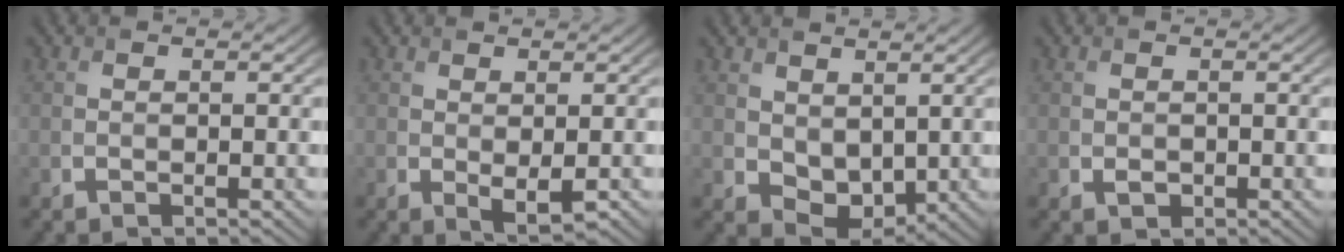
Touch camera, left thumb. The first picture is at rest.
{"total": 1.7, "force": [0.3, 0.5, 1.6], "torque": [-0.034, -0.008, 0.011]}
{"total": 4.8, "force": [1.8, 3.3, 2.9], "torque": [-0.067, -0.012, 0.039]}
{"total": 0.9, "force": [-0.2, 0.7, 0.5], "torque": [-0.008, -0.007, -0.004]}